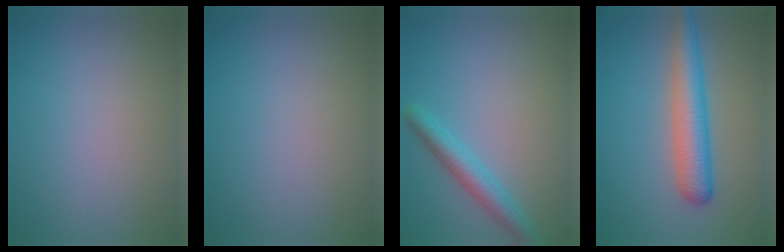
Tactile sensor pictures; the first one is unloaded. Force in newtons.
{"total": 0.0}
{"total": 3.2, "press": 3.2, "slide": 0.1}
{"total": 5.3, "press": 5.3, "slide": 0.2}